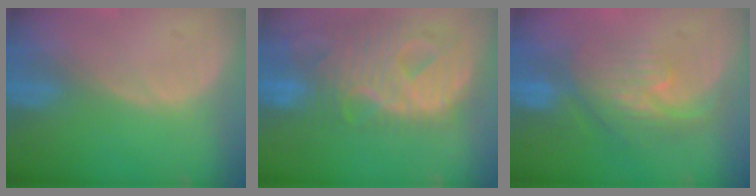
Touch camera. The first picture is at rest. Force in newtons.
{"total": 12.9, "press": 10.9, "slide": 6.9}
{"total": 8.0, "press": 7.2, "slide": 3.3}